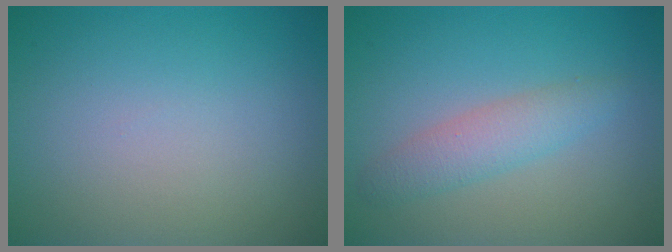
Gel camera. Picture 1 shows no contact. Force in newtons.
{"total": 2.6, "press": 2.6, "slide": 0.1}